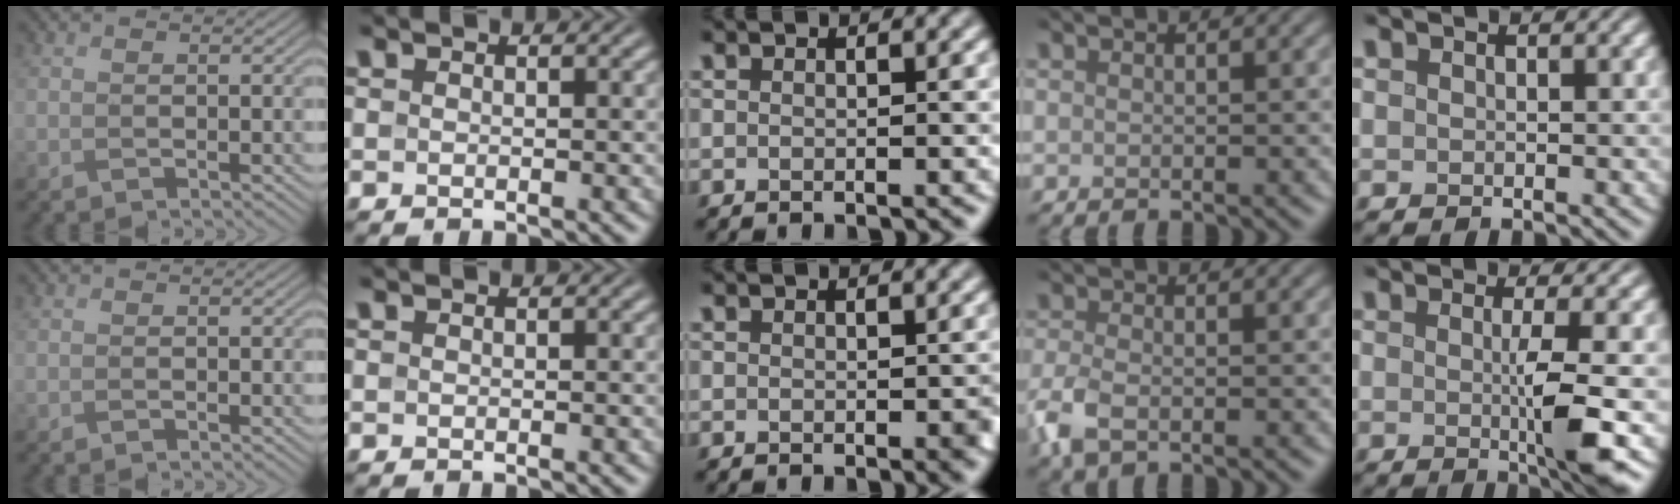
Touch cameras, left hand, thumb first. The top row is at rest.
{"middle": {"total": 0.9, "force": [-0.1, 0.5, 0.8], "torque": [-0.009, -0.003, -0.001]}, "ring": {"total": 3.2, "force": [-1.3, 1.6, 2.5], "torque": [-0.067, -0.007, -0.032]}, "little": {"total": 4.6, "force": [-0.4, 0.3, 4.6], "torque": [-0.075, -0.008, -0.006]}}